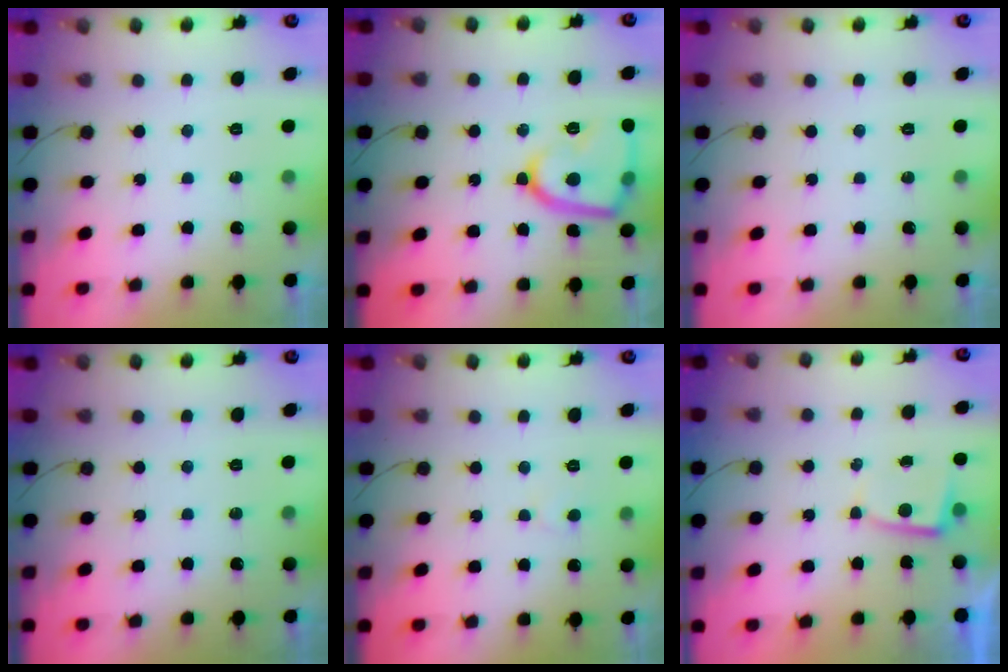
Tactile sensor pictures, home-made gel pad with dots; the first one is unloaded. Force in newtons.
{"total": 15.5, "press": 15.4, "slide": 1.3}
{"total": 0.0}
{"total": 0.0}
{"total": 4.0, "press": 4.0, "slide": 0.4}
{"total": 2.2, "press": 2.2, "slide": 0.4}